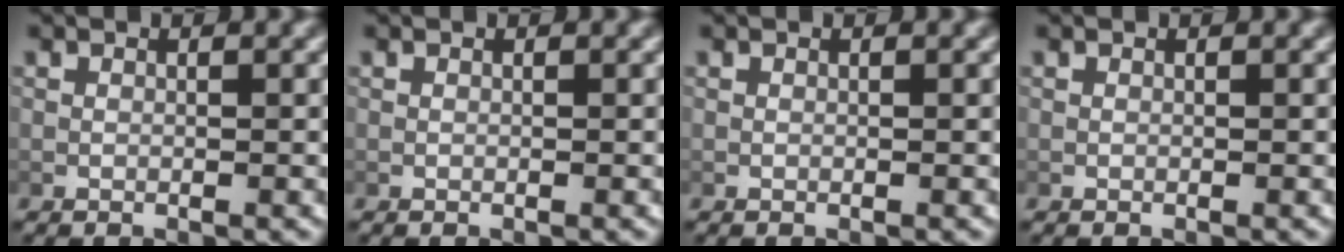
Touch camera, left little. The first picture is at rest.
{"total": 0.0}
{"total": 0.0}
{"total": 0.0}